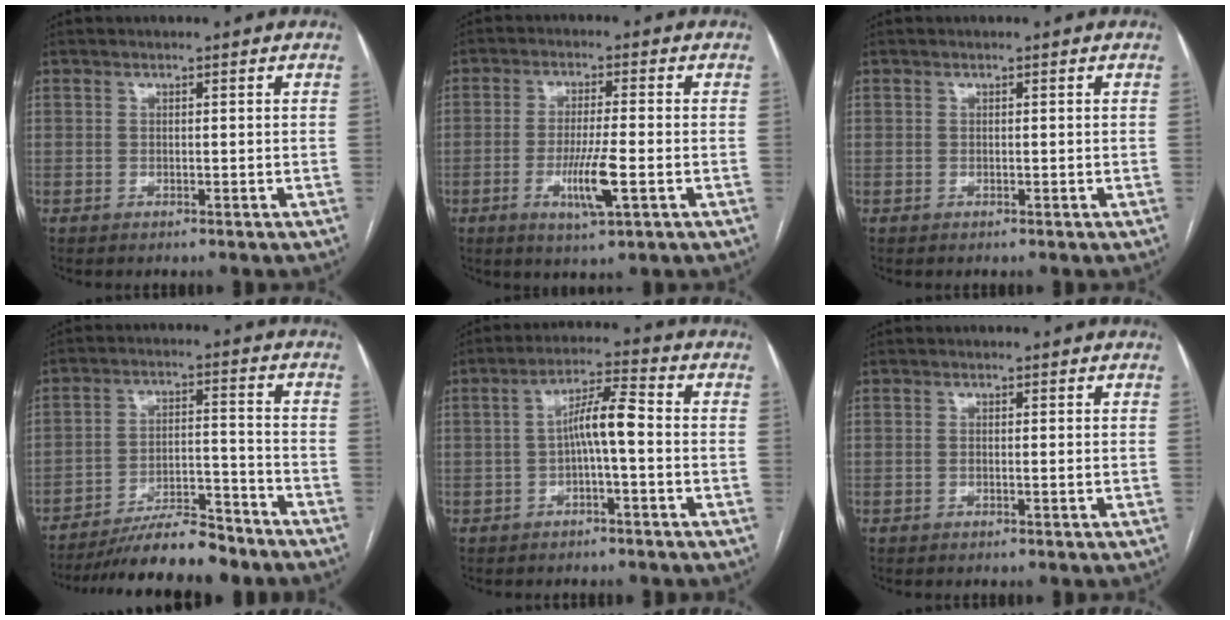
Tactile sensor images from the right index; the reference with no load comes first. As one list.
[{"total": 7.3, "force": [-2.3, 0.3, 6.9], "torque": [-0.129, -0.015, -0.040]}, {"total": 0.0}, {"total": 11.6, "force": [-10.3, 1.9, 5.0], "torque": [-0.072, 0.007, -0.173]}, {"total": 6.1, "force": [-0.7, 0.7, 6.0], "torque": [-0.103, 0.022, -0.014]}, {"total": 0.8, "force": [-0.1, 0.1, 0.8], "torque": [-0.015, -0.001, -0.001]}]